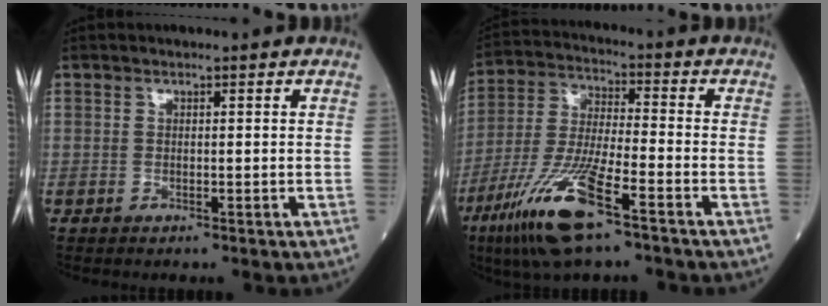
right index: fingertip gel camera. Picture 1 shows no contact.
{"total": 13.5, "force": [-7.7, 1.7, 11.0], "torque": [-0.232, -0.028, -0.146]}